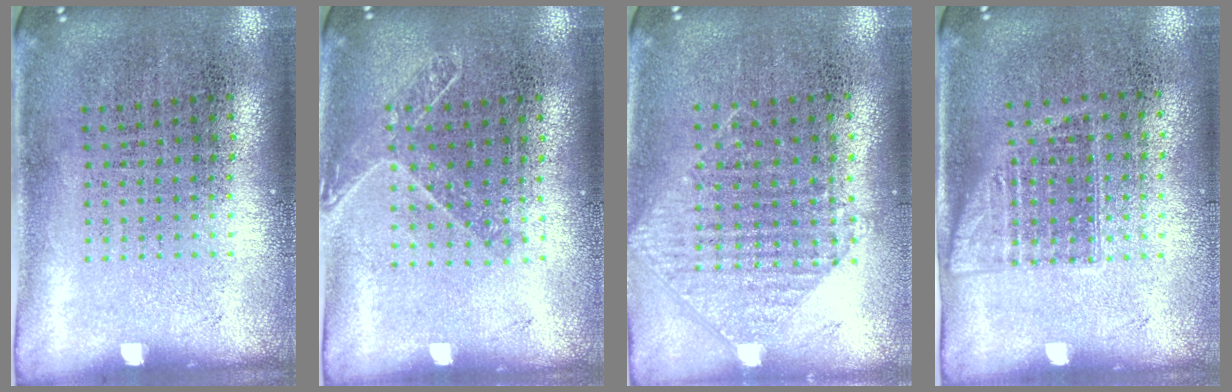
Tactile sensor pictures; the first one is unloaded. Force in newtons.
{"total": 1.3, "press": 1.1, "slide": 0.7}
{"total": 0.9, "press": 0.8, "slide": 0.3}
{"total": 1.0, "press": 0.9, "slide": 0.5}